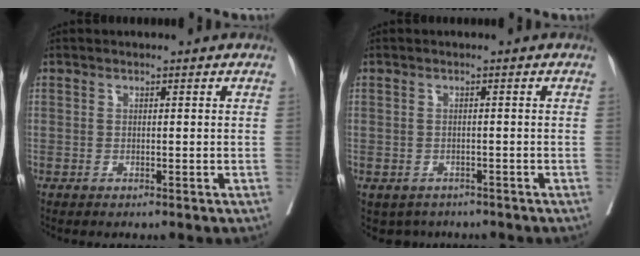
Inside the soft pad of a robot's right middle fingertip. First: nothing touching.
{"total": 3.5, "force": [-2.5, 2.3, 0.5], "torque": [-0.003, 0.004, -0.034]}